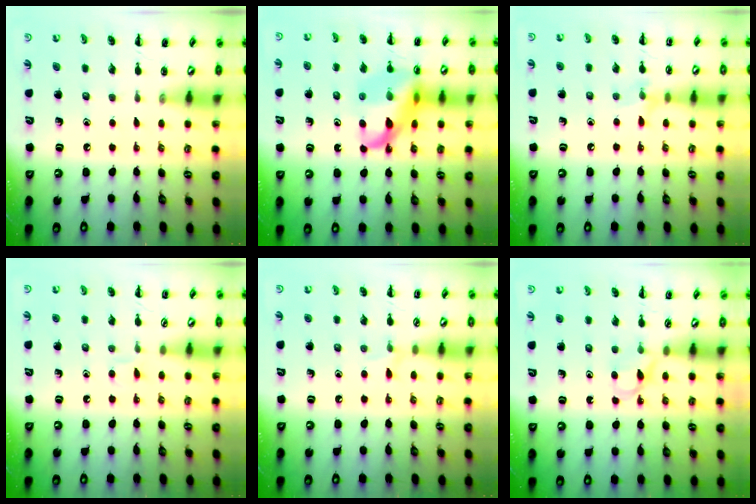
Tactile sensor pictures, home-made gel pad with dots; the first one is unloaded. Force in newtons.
{"total": 17.0, "press": 16.7, "slide": 3.3}
{"total": 6.5, "press": 6.2, "slide": 2.1}
{"total": 3.3, "press": 3.1, "slide": 1.1}
{"total": 4.9, "press": 4.6, "slide": 1.7}
{"total": 3.8, "press": 3.6, "slide": 1.4}